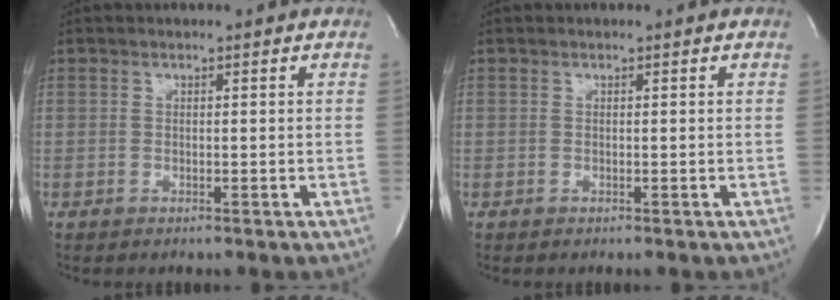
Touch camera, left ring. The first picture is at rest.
{"total": 0.0}